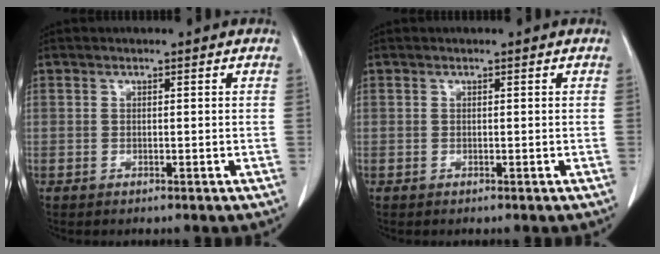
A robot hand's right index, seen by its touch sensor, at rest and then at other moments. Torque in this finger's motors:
{"motor_torque": [-0.10, 0.08, -0.02, -0.01]}